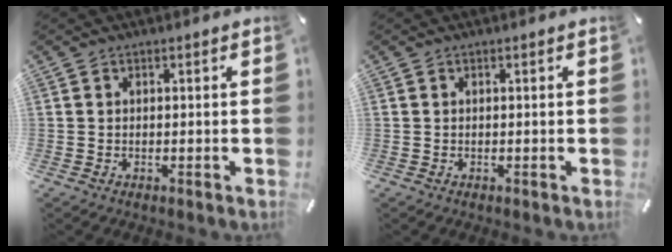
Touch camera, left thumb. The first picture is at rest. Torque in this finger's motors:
{"motor_torque": [0.00, 0.00, 0.00, 0.00, 0.00]}